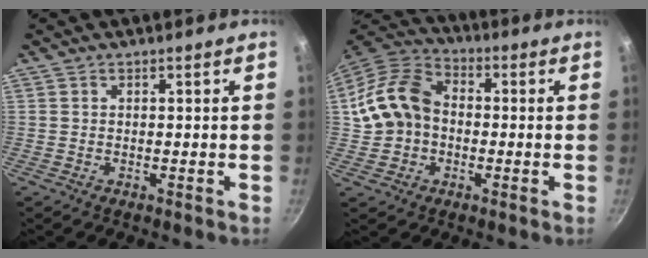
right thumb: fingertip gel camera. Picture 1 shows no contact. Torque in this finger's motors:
{"motor_torque": [-0.33, 0.98, -0.03, -0.02, 0.36]}